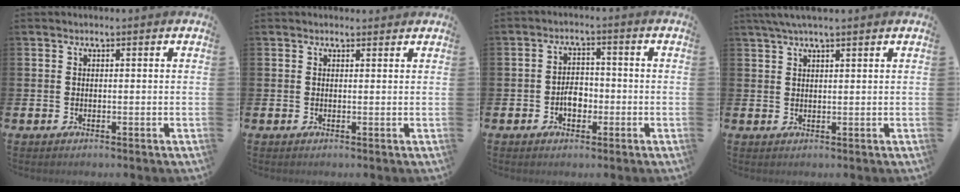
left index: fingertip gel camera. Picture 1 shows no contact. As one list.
[{"total": 0.8, "force": [0.7, 0.3, 0.1], "torque": [0.012, -0.001, 0.010]}, {"total": 3.3, "force": [-1.0, 2.2, 2.2], "torque": [-0.035, 0.001, -0.022]}, {"total": 3.2, "force": [2.6, 0.4, 1.8], "torque": [-0.048, 0.004, 0.049]}]